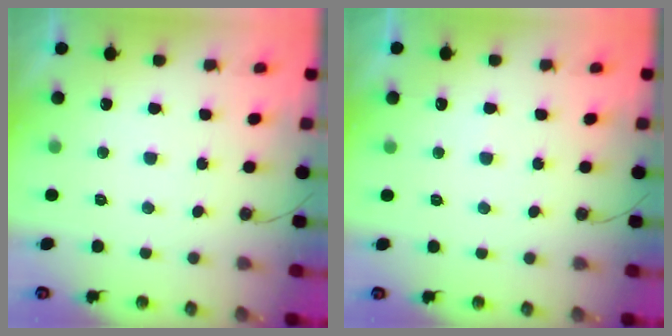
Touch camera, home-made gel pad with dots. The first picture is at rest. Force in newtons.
{"total": 3.9, "press": 3.8, "slide": 0.5}